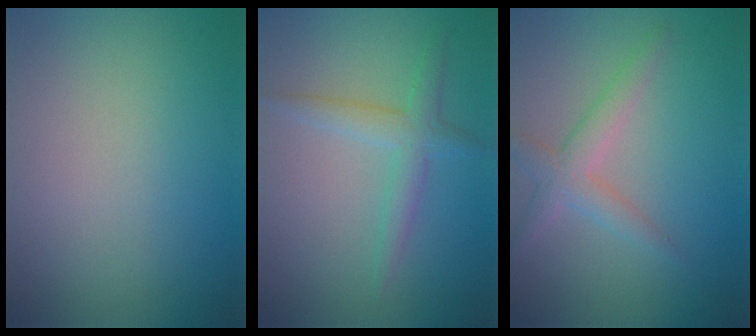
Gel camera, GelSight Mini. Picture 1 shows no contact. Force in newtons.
{"total": 2.5, "press": 2.5, "slide": 0.1}
{"total": 2.6, "press": 2.6, "slide": 0.2}